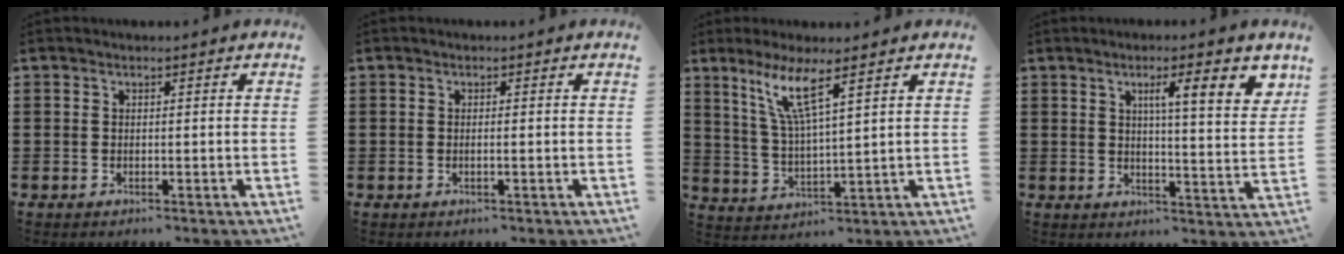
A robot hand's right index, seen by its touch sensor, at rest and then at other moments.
{"total": 0.6, "force": [-0.2, -0.1, 0.6], "torque": [-0.011, -0.003, -0.004]}
{"total": 7.2, "force": [4.1, 0.5, 5.9], "torque": [-0.134, -0.005, 0.068]}
{"total": 7.6, "force": [3.5, 1.1, 6.7], "torque": [-0.104, -0.009, 0.049]}